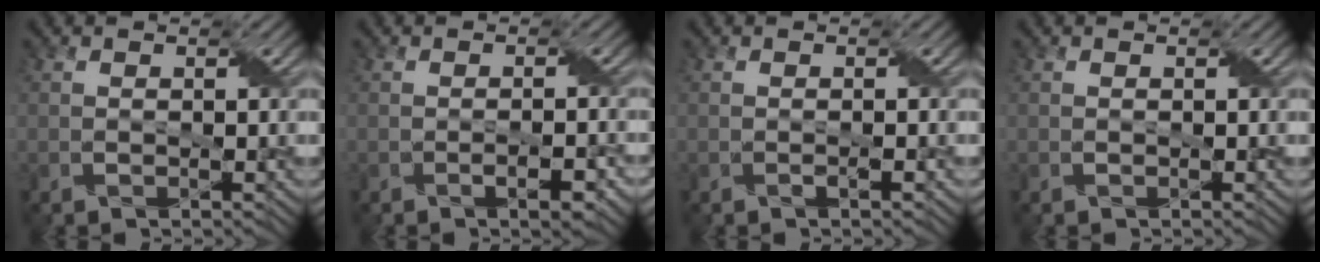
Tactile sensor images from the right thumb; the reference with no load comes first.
{"total": 2.3, "force": [-1.0, 0.6, 1.9], "torque": [-0.035, 0.000, -0.013]}
{"total": 0.6, "force": [-0.3, 0.0, 0.5], "torque": [-0.011, 0.001, -0.005]}
{"total": 0.0}